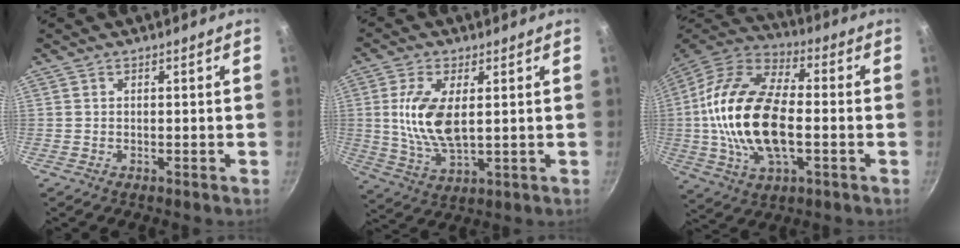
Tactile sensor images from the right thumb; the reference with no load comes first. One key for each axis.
{"total": 10.9, "fx": 1.5, "fy": 5.1, "fz": 9.5, "tx": -0.188, "ty": -0.008, "tz": 0.034}
{"total": 22.2, "fx": -1.5, "fy": 11.7, "fz": 18.8, "tx": -0.360, "ty": 0.028, "tz": -0.037}